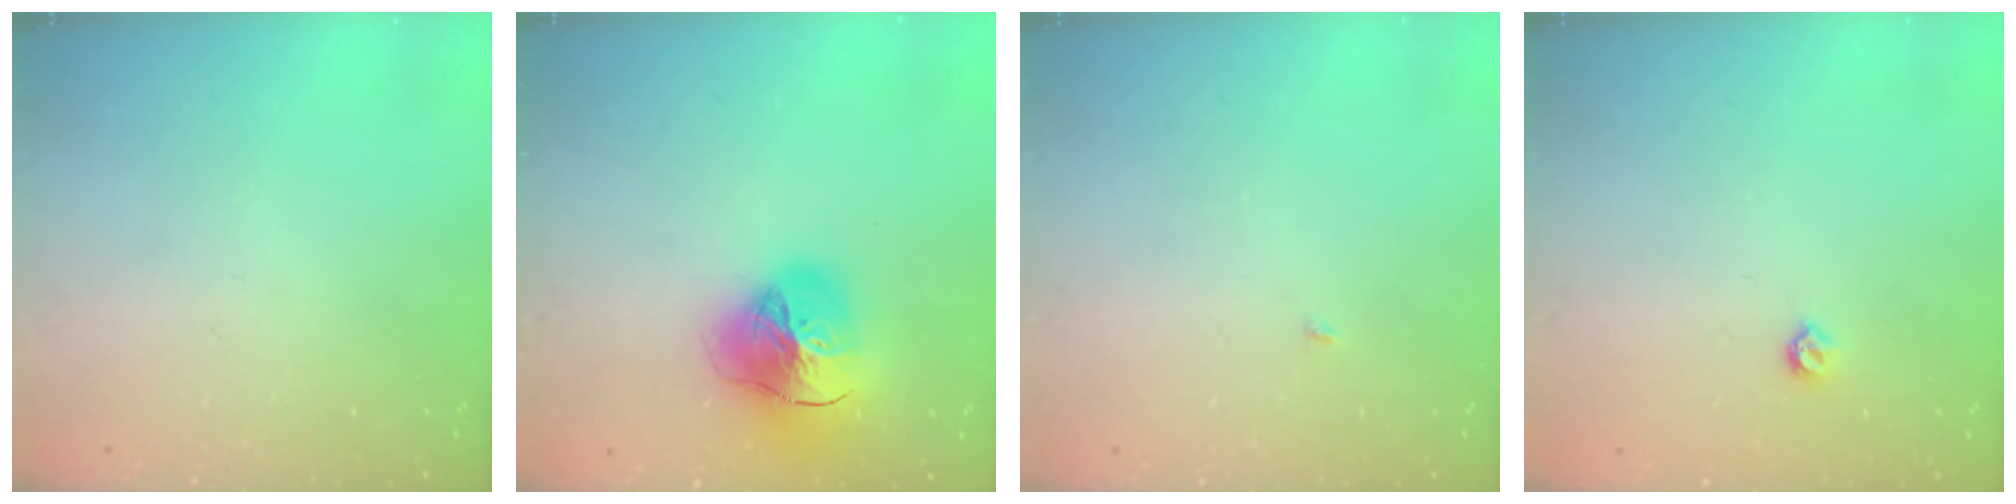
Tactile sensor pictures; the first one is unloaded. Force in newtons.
{"total": 23.3, "press": 23.2, "slide": 2.4}
{"total": 1.9, "press": 1.9, "slide": 0.2}
{"total": 4.2, "press": 4.2, "slide": 0.7}